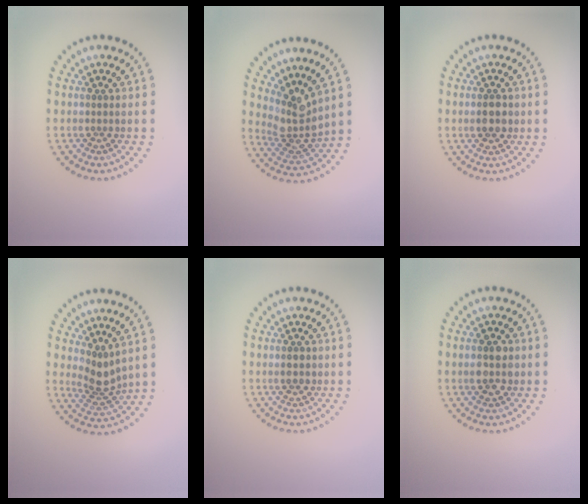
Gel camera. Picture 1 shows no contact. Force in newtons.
{"total": 3.6, "press": 2.5, "slide": 2.6}
{"total": 2.6, "press": 2.6, "slide": 0.1}
{"total": 2.8, "press": 2.1, "slide": 1.9}
{"total": 1.2, "press": 1.2, "slide": 0.2}
{"total": 2.8, "press": 2.8, "slide": 0.0}